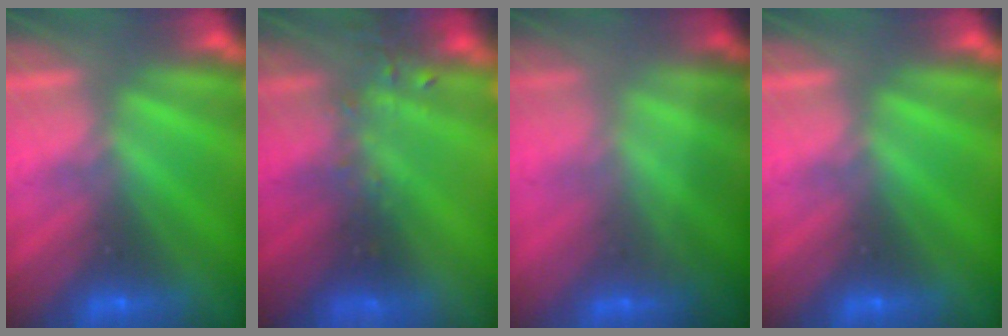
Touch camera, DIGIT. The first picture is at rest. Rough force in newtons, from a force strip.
{"total": 9.0}
{"total": 1.6}
{"total": 0.0}